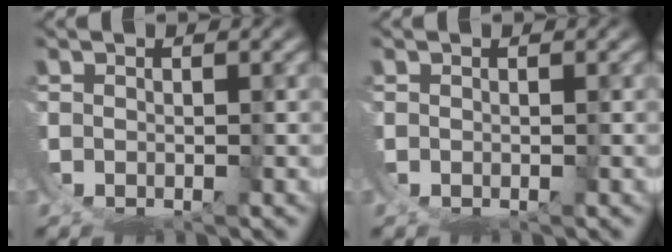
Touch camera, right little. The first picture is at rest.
{"total": 0.0}